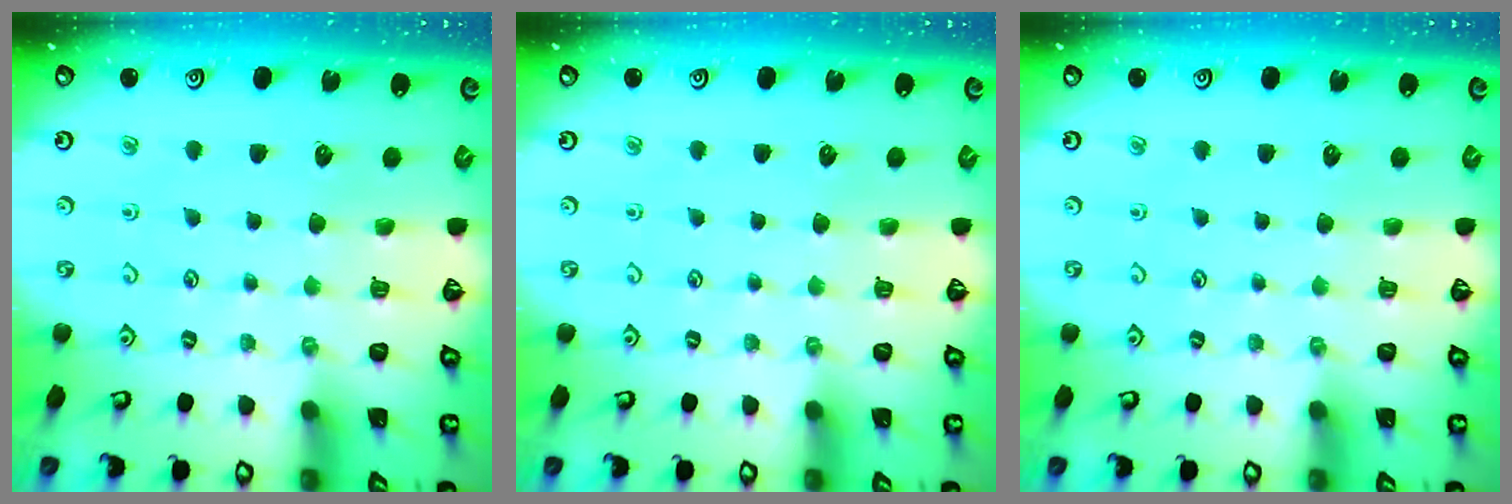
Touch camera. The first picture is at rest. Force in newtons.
{"total": 0.0}
{"total": 0.0}